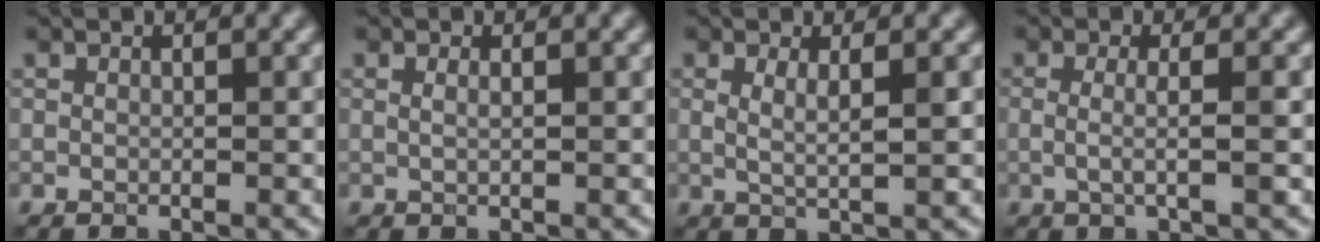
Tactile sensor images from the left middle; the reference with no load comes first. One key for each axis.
{"total": 1.2, "fx": 0.4, "fy": 0.5, "fz": 0.9, "tx": -0.007, "ty": -0.007, "tz": -0.001}
{"total": 2.3, "fx": 0.5, "fy": 0.6, "fz": 2.2, "tx": -0.034, "ty": -0.007, "tz": 0.008}
{"total": 2.9, "fx": -0.1, "fy": 0.7, "fz": 2.8, "tx": -0.049, "ty": -0.008, "tz": -0.006}